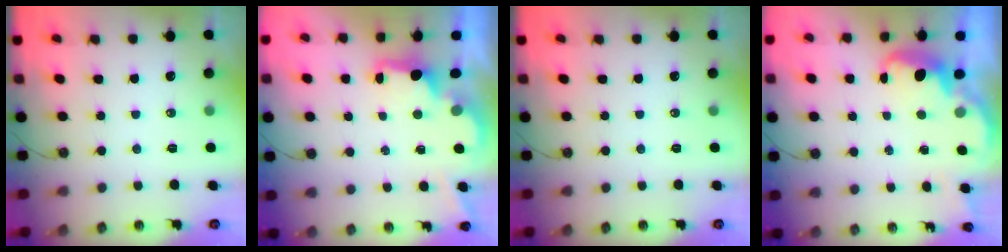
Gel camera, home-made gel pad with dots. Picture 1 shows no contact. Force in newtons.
{"total": 2.2, "press": 2.0, "slide": 0.8}
{"total": 0.0}
{"total": 2.7, "press": 2.6, "slide": 0.6}